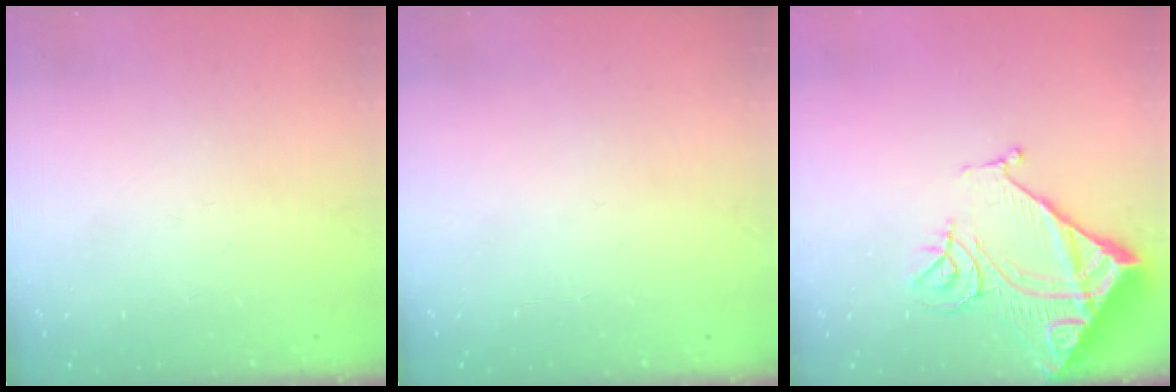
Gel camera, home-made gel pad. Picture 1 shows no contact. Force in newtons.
{"total": 0.0}
{"total": 17.1, "press": 17.0, "slide": 1.8}